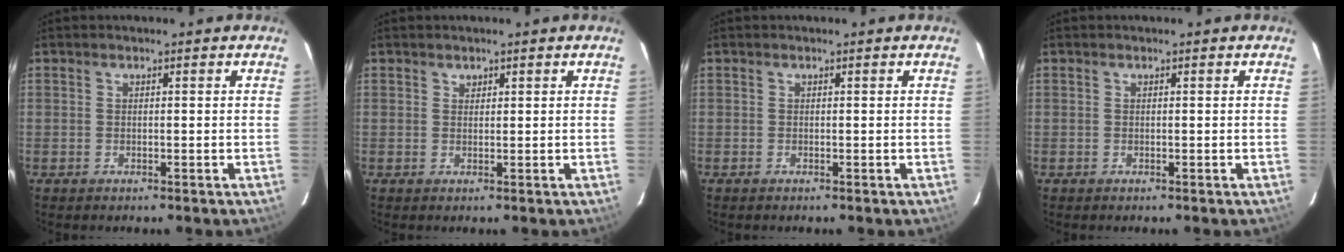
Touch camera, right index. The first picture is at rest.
{"total": 0.8, "force": [0.5, 0.6, 0.1], "torque": [0.003, 0.002, 0.008]}
{"total": 0.0}
{"total": 0.0}